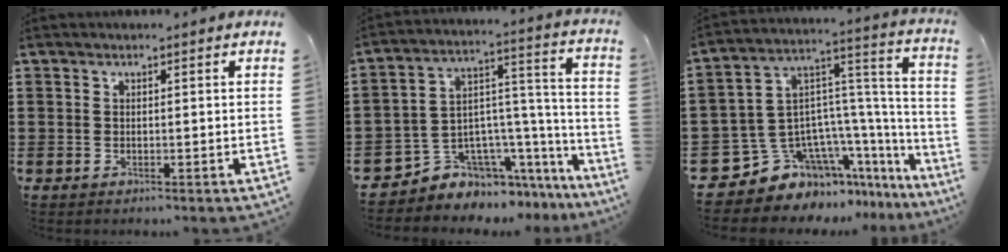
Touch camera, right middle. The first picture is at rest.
{"total": 5.8, "force": [-4.3, 3.9, 0.1], "torque": [-0.020, -0.010, -0.081]}
{"total": 8.6, "force": [-5.9, 6.0, 1.9], "torque": [-0.086, -0.020, -0.115]}